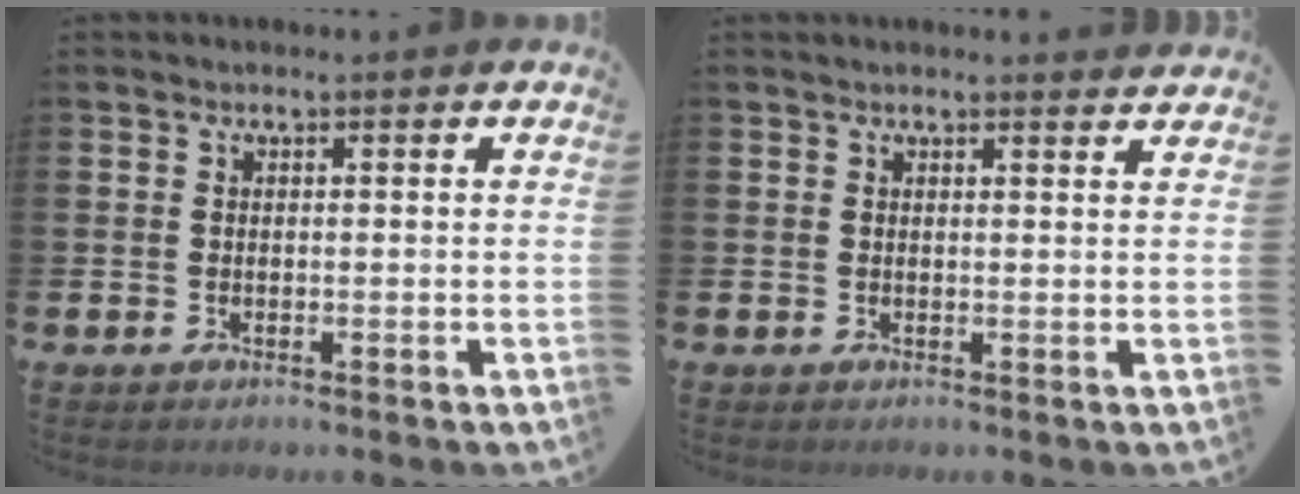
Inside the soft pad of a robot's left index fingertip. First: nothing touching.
{"total": 1.1, "force": [1.1, -0.1, 0.1], "torque": [0.006, -0.008, 0.018]}